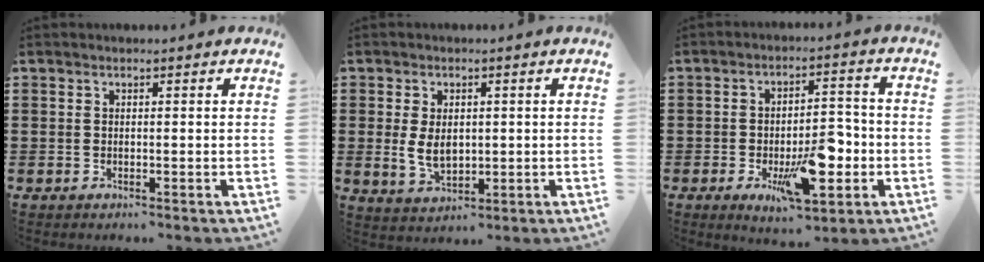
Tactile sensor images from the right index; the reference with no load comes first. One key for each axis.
{"total": 4.7, "fx": 0.0, "fy": 2.9, "fz": 3.7, "tx": -0.072, "ty": 0.001, "tz": -0.003}
{"total": 11.3, "fx": -3.1, "fy": 4.5, "fz": 9.9, "tx": -0.162, "ty": -0.006, "tz": -0.051}